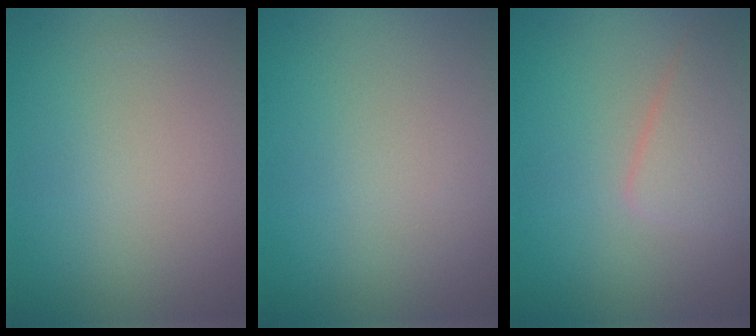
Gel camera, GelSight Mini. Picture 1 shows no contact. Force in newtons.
{"total": 0.0}
{"total": 2.8, "press": 2.8, "slide": 0.2}